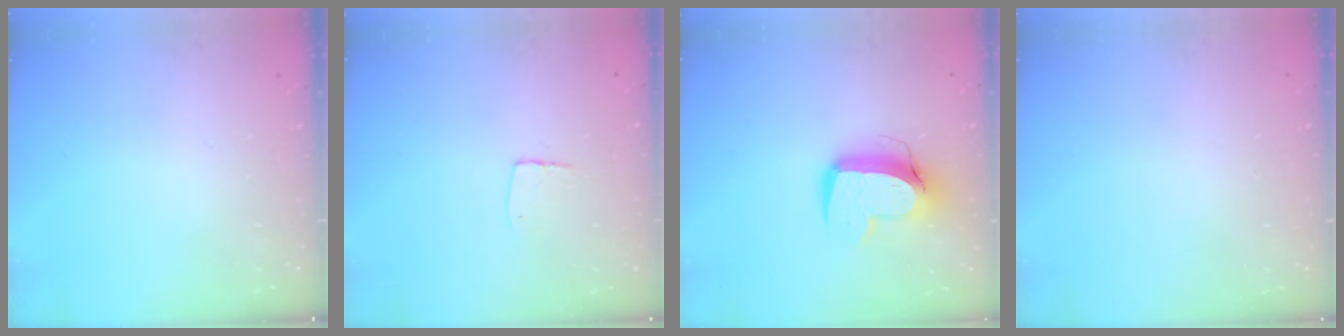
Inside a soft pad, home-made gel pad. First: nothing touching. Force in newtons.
{"total": 5.3, "press": 5.3, "slide": 0.4}
{"total": 12.3, "press": 12.2, "slide": 1.3}
{"total": 0.0}